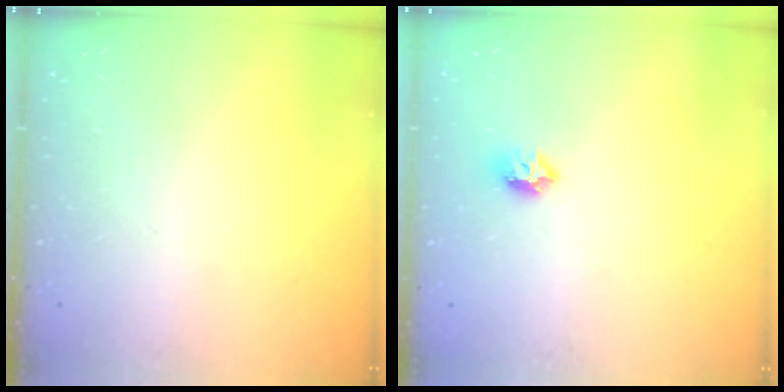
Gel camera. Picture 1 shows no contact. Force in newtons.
{"total": 7.5, "press": 7.4, "slide": 0.6}